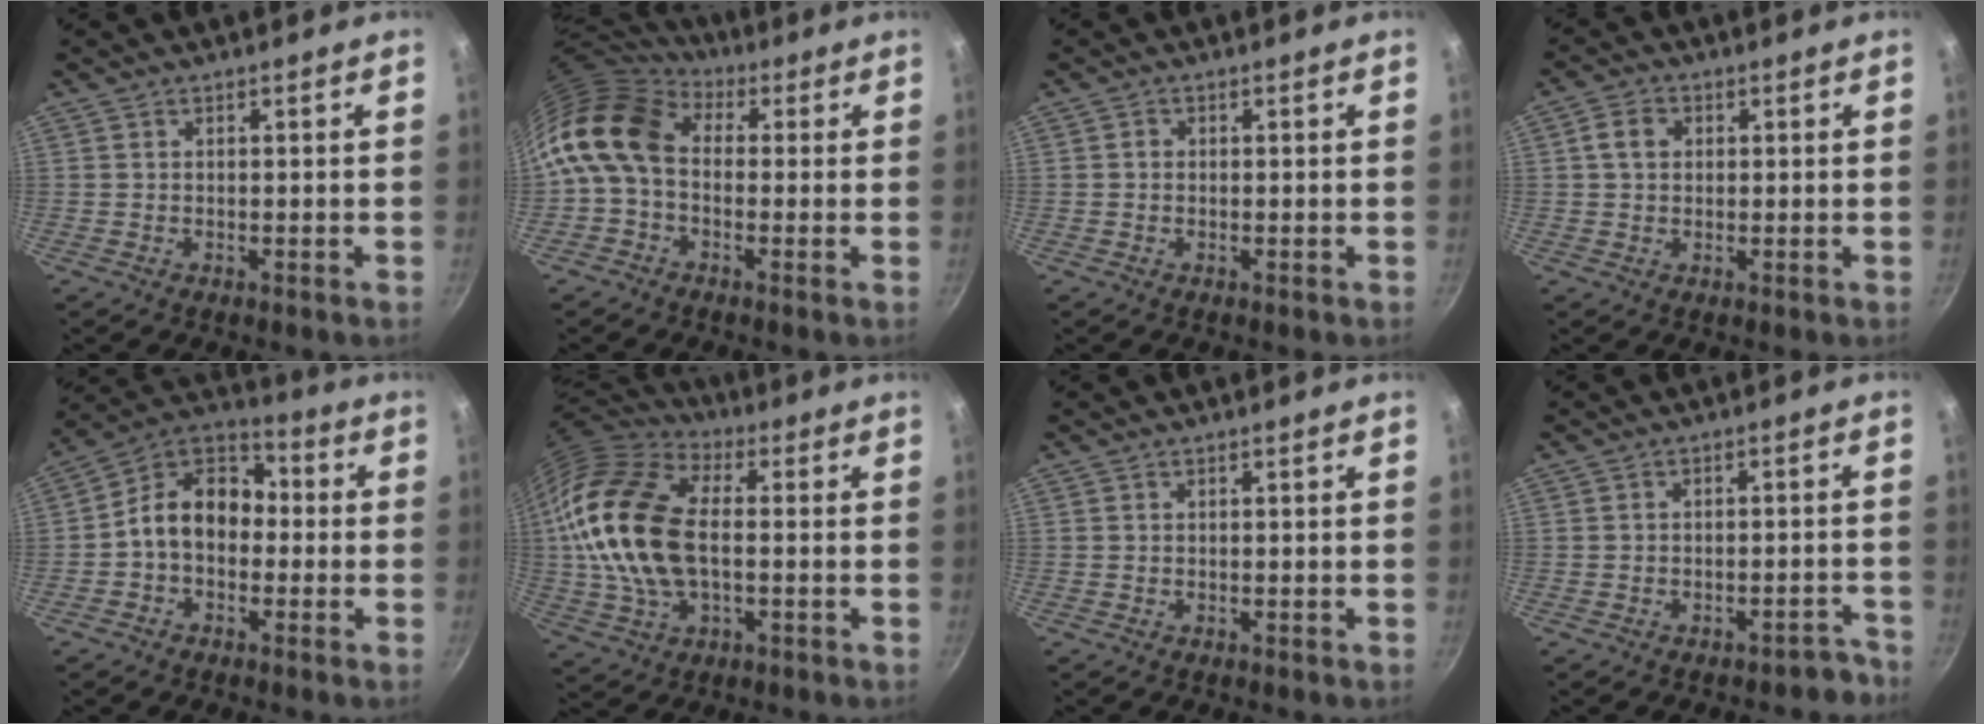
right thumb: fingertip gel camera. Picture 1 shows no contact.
{"total": 13.0, "force": [0.6, 9.5, 8.9], "torque": [-0.157, 0.025, -0.011]}
{"total": 0.9, "force": [0.1, 0.8, 0.4], "torque": [-0.005, 0.005, 0.000]}
{"total": 4.1, "force": [0.9, 3.3, 2.4], "torque": [-0.032, 0.007, 0.011]}
{"total": 12.0, "force": [-1.4, 8.9, 7.9], "torque": [-0.095, 0.049, -0.051]}
{"total": 21.2, "force": [0.1, 12.8, 17.0], "torque": [-0.329, 0.025, -0.005]}
{"total": 0.0}
{"total": 4.0, "force": [-3.3, 1.8, 1.2], "torque": [0.014, 0.055, -0.022]}